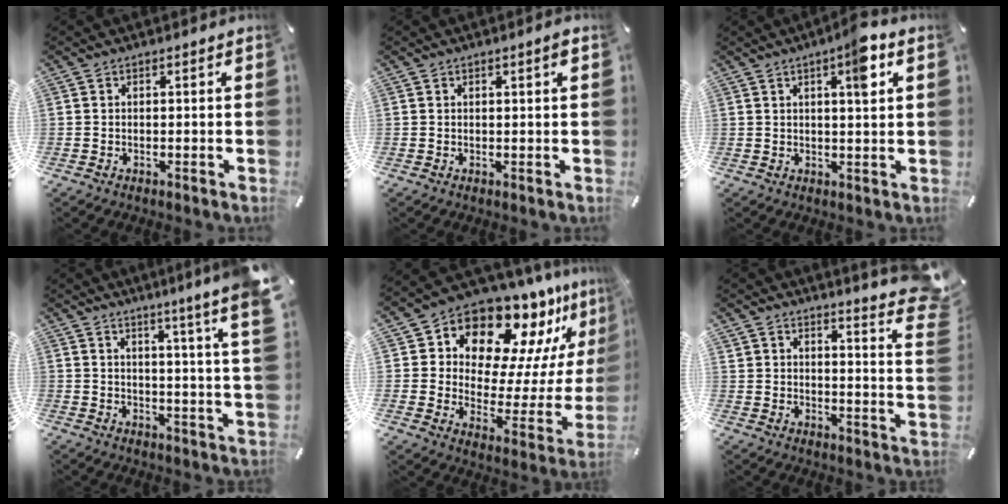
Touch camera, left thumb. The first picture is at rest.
{"total": 1.2, "force": [0.5, 0.1, 1.0], "torque": [-0.020, 0.000, 0.009]}
{"total": 6.4, "force": [2.9, 1.2, 5.6], "torque": [-0.084, -0.008, 0.040]}
{"total": 8.5, "force": [5.3, -0.9, 6.6], "torque": [-0.100, -0.051, 0.077]}
{"total": 14.8, "force": [12.6, 6.7, 4.1], "torque": [-0.068, -0.131, 0.212]}
{"total": 7.6, "force": [6.5, 1.9, 3.4], "torque": [-0.048, -0.064, 0.111]}